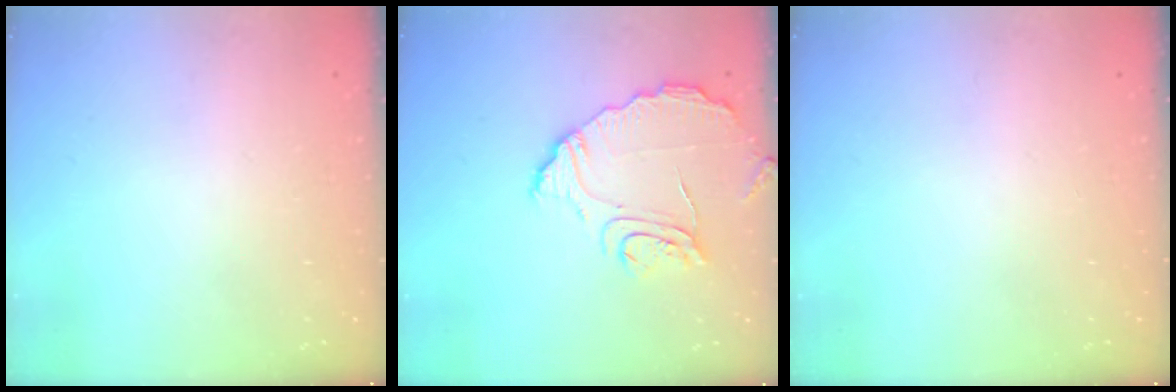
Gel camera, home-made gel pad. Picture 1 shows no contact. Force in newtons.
{"total": 9.6, "press": 9.6, "slide": 0.2}
{"total": 0.0}